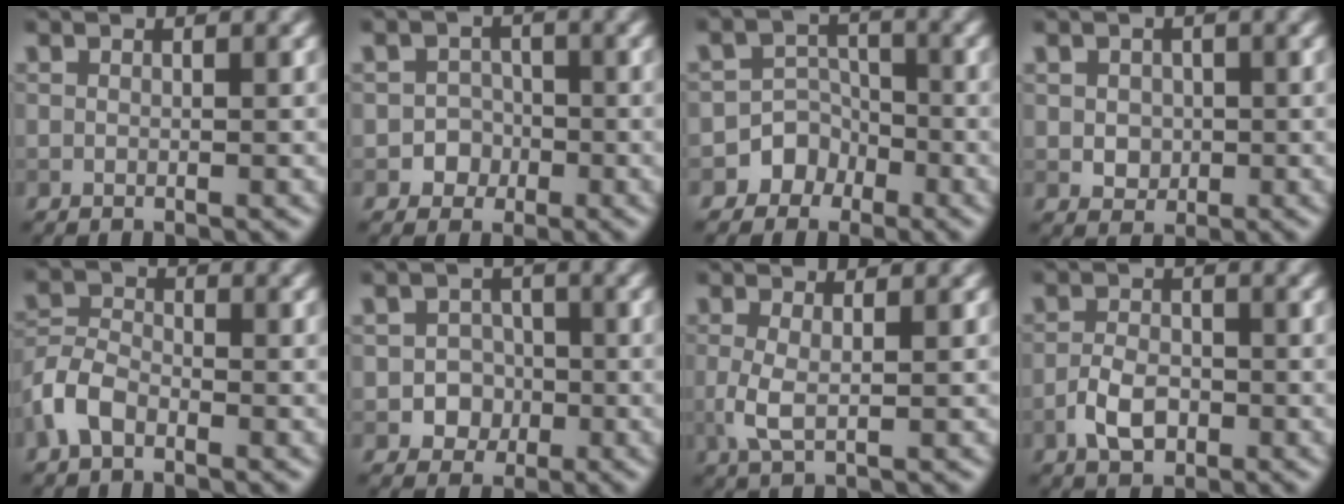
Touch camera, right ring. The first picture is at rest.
{"total": 2.3, "force": [-0.9, 2.2, 0.3], "torque": [0.019, 0.009, -0.025]}
{"total": 4.2, "force": [-2.4, 3.5, 0.2], "torque": [0.038, 0.010, -0.057]}
{"total": 2.0, "force": [0.0, 1.7, 0.9], "torque": [-0.015, -0.004, 0.002]}
{"total": 3.6, "force": [-2.1, 2.1, 2.0], "torque": [-0.045, 0.005, -0.053]}
{"total": 3.2, "force": [-1.0, 2.9, 1.0], "torque": [0.004, 0.004, -0.029]}
{"total": 2.4, "force": [0.0, 0.8, 2.2], "torque": [-0.054, -0.003, -0.002]}
{"total": 3.3, "force": [-1.5, 1.9, 2.2], "torque": [-0.041, 0.002, -0.031]}